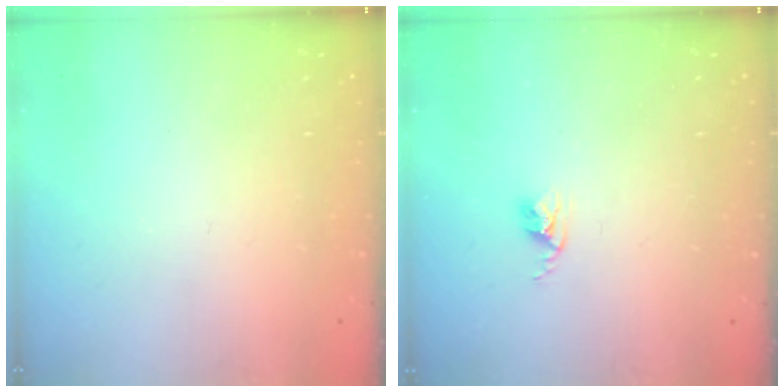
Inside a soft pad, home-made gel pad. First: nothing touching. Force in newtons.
{"total": 2.4, "press": 2.4, "slide": 0.3}